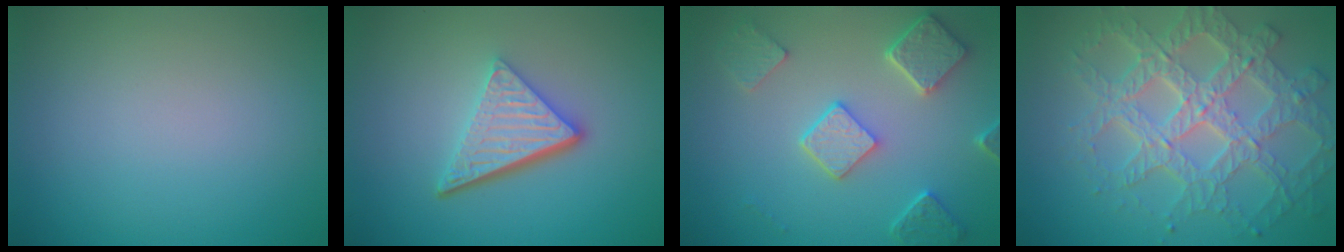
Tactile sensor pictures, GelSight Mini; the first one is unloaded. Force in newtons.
{"total": 5.1, "press": 3.5, "slide": 3.7}
{"total": 5.0, "press": 3.9, "slide": 3.0}
{"total": 7.7, "press": 5.8, "slide": 5.1}